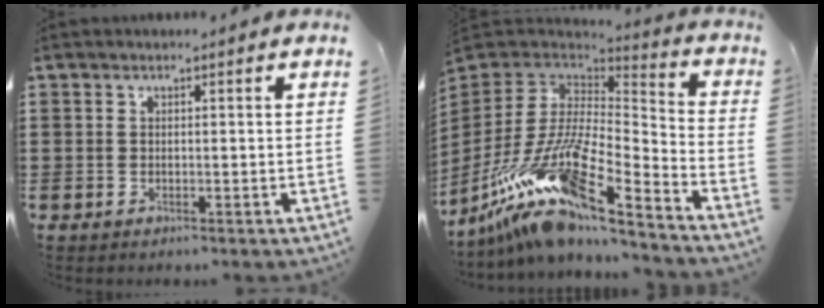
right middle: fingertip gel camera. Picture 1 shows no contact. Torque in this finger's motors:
{"motor_torque": [2.14, 0.00, 1.05, 0.21]}